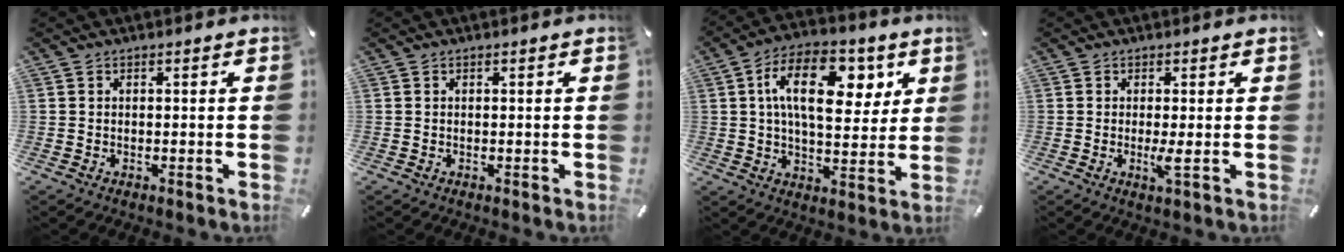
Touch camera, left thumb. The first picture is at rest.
{"total": 0.0}
{"total": 17.2, "force": [5.7, 9.7, 13.0], "torque": [-0.212, 0.000, 0.095]}
{"total": 3.4, "force": [-0.4, 0.1, 3.4], "torque": [-0.064, -0.014, -0.007]}